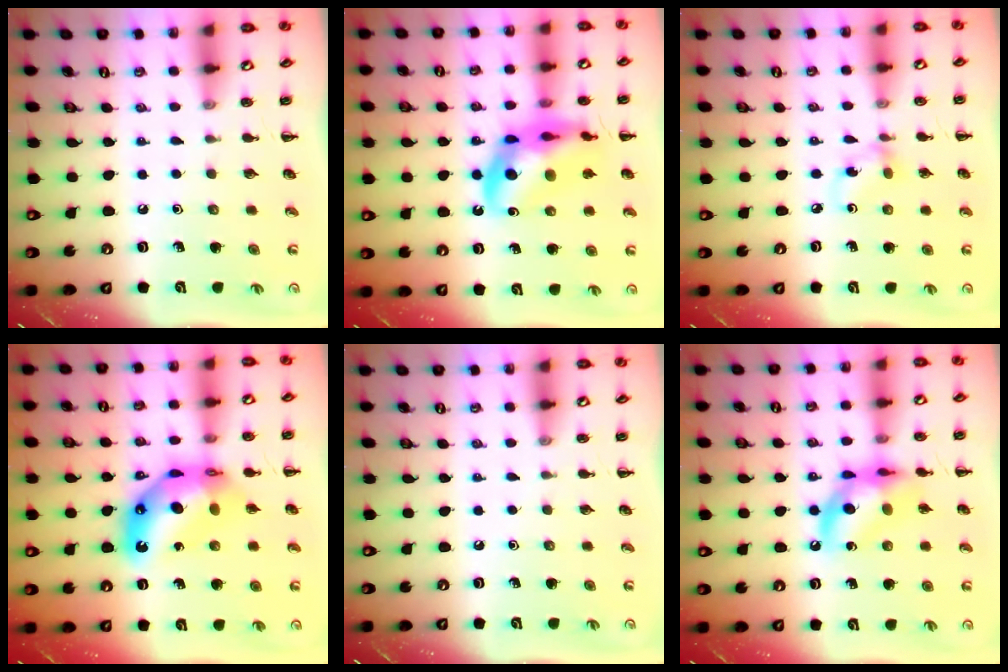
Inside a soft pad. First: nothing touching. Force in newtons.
{"total": 16.9, "press": 16.4, "slide": 4.1}
{"total": 4.7, "press": 4.4, "slide": 1.4}
{"total": 13.5, "press": 12.9, "slide": 4.2}
{"total": 0.0}
{"total": 12.2, "press": 11.9, "slide": 2.7}